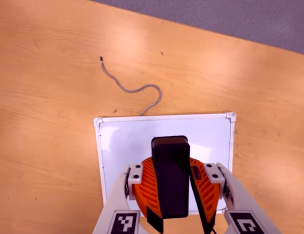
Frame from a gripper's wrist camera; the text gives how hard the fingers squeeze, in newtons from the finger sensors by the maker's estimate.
{"total": 9.8, "left": 9.6, "right": 10.0}